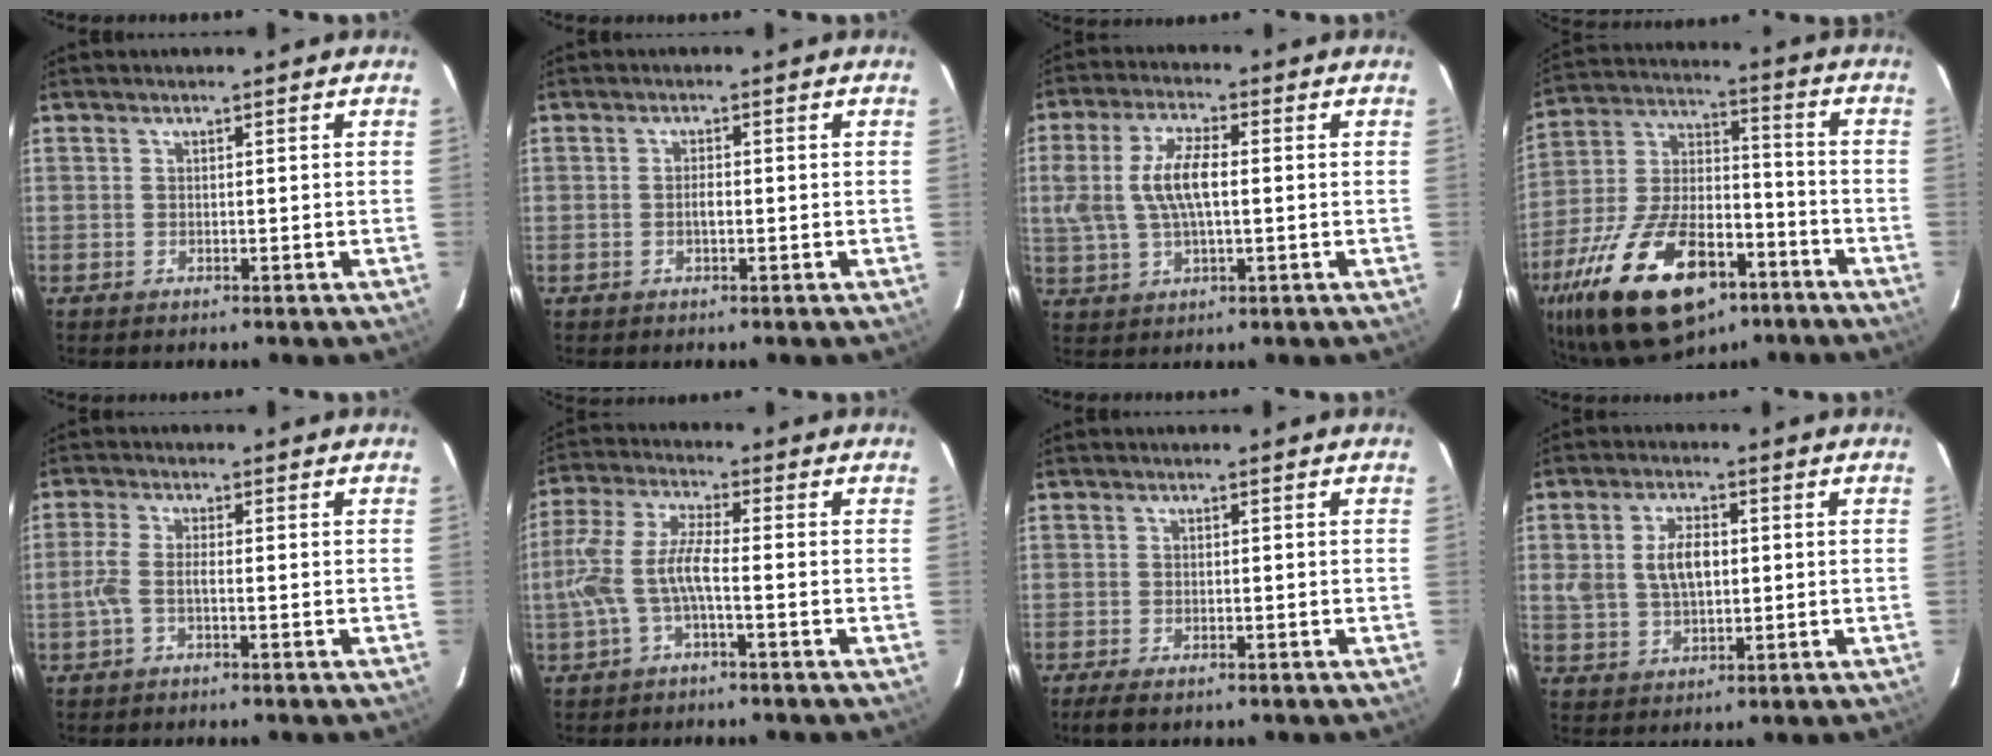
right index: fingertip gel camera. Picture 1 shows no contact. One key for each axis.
{"total": 1.4, "fx": -0.4, "fy": 0.7, "fz": 1.2, "tx": -0.021, "ty": 0.001, "tz": -0.007}
{"total": 9.4, "fx": 0.4, "fy": 3.9, "fz": 8.5, "tx": -0.174, "ty": 0.009, "tz": 0.013}
{"total": 26.3, "fx": -14.8, "fy": 13.0, "fz": 17.5, "tx": -0.355, "ty": -0.010, "tz": -0.237}
{"total": 3.1, "fx": -1.2, "fy": 0.8, "fz": 2.8, "tx": -0.067, "ty": 0.003, "tz": -0.025}
{"total": 8.0, "fx": -2.5, "fy": 1.7, "fz": 7.4, "tx": -0.171, "ty": 0.006, "tz": -0.044}
{"total": 3.2, "fx": -2.3, "fy": 1.1, "fz": 1.9, "tx": -0.044, "ty": -0.012, "tz": -0.040}
{"total": 7.1, "fx": 0.9, "fy": 4.3, "fz": 5.6, "tx": -0.111, "ty": 0.011, "tz": 0.025}